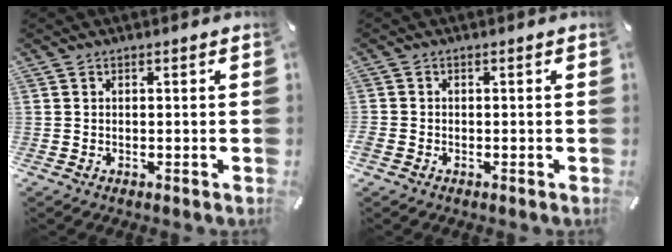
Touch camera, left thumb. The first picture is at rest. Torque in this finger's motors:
{"motor_torque": [0.03, 0.19, 0.42, 0.44, 0.05]}